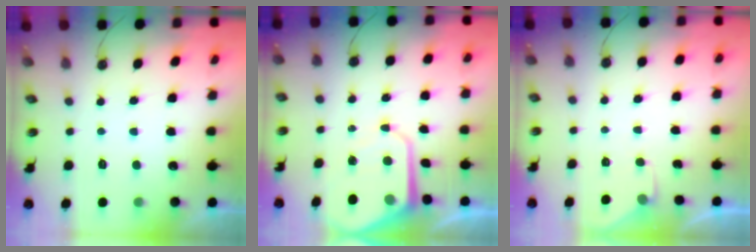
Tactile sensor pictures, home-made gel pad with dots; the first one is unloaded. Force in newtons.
{"total": 10.6, "press": 10.5, "slide": 1.0}
{"total": 1.9, "press": 1.9, "slide": 0.3}